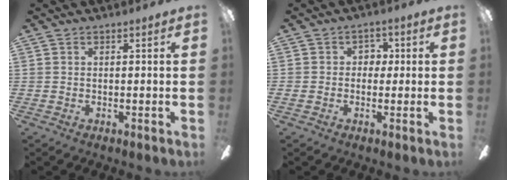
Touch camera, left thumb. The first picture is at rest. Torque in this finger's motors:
{"motor_torque": [0.38, -0.02, 0.30, 0.23, 0.02]}